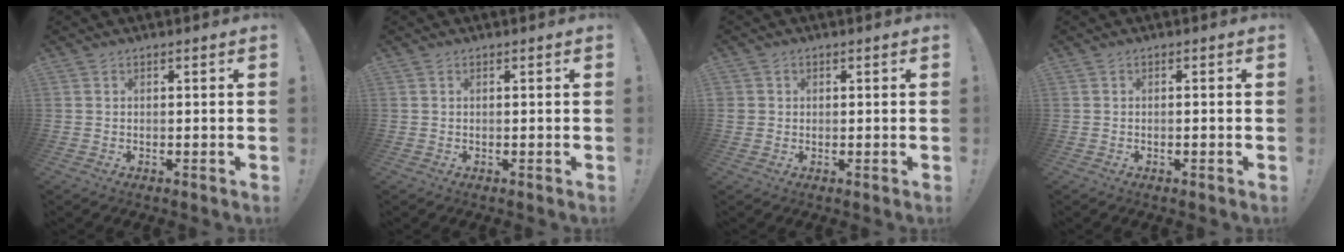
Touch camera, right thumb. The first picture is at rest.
{"total": 0.0}
{"total": 1.8, "force": [0.6, 1.6, 0.4], "torque": [-0.013, 0.002, 0.013]}
{"total": 0.8, "force": [-0.6, -0.1, 0.5], "torque": [-0.015, 0.001, -0.009]}